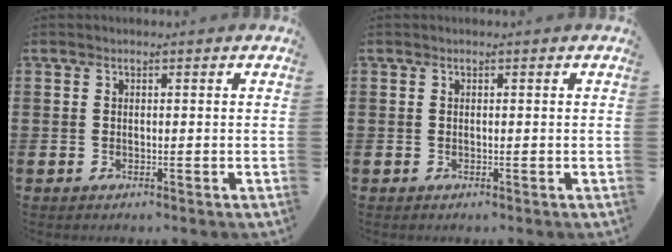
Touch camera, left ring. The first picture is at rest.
{"total": 0.0}